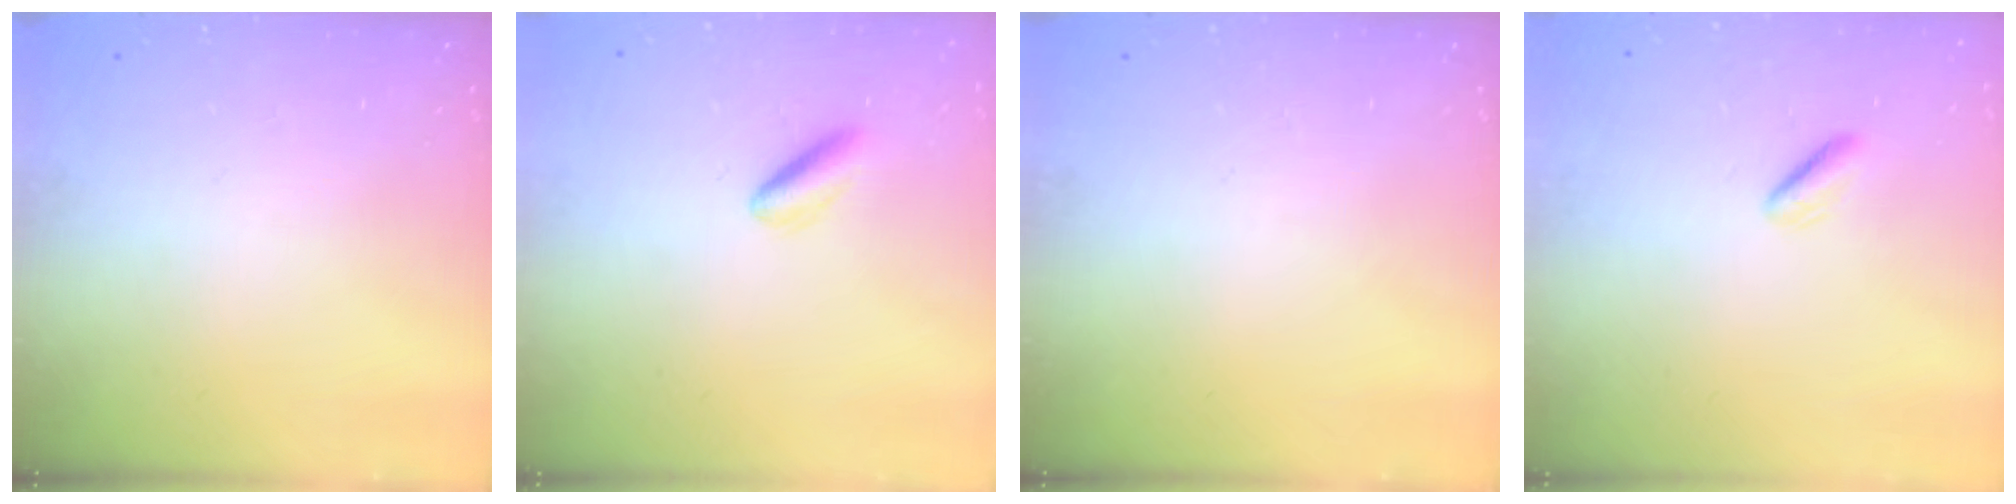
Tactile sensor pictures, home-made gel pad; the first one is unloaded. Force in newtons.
{"total": 3.1, "press": 2.9, "slide": 0.9}
{"total": 0.0}
{"total": 0.8, "press": 0.4, "slide": 0.6}